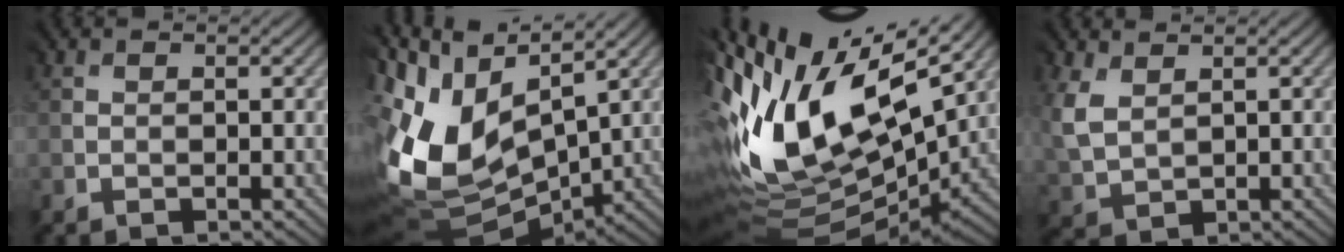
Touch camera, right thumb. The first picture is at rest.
{"total": 13.3, "force": [3.0, 8.1, 10.1], "torque": [-0.241, 0.002, 0.064]}
{"total": 15.2, "force": [5.4, 7.4, 12.2], "torque": [-0.247, 0.010, 0.105]}
{"total": 4.1, "force": [2.8, 2.7, 1.4], "torque": [-0.060, 0.009, 0.057]}